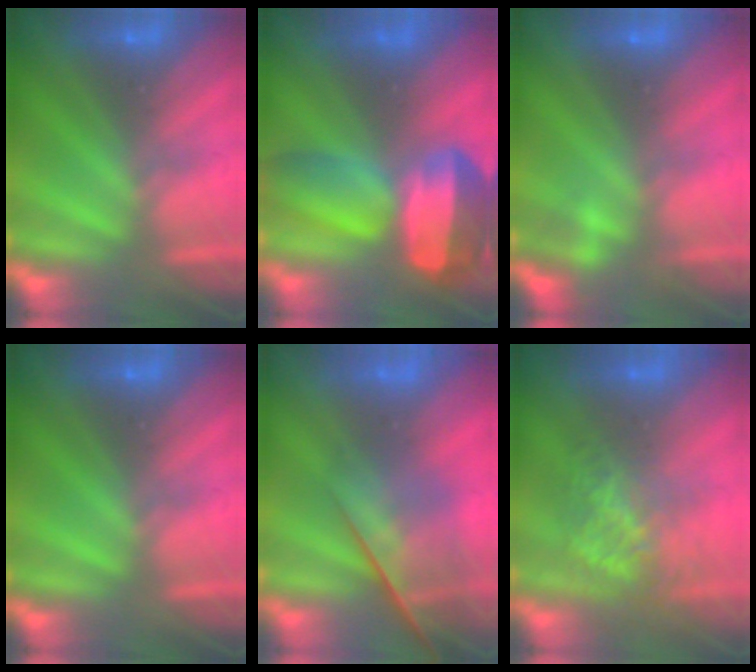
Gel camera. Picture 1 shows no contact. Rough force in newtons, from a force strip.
{"total": 7.0}
{"total": 2.2}
{"total": 0.0}
{"total": 4.7}
{"total": 3.9}